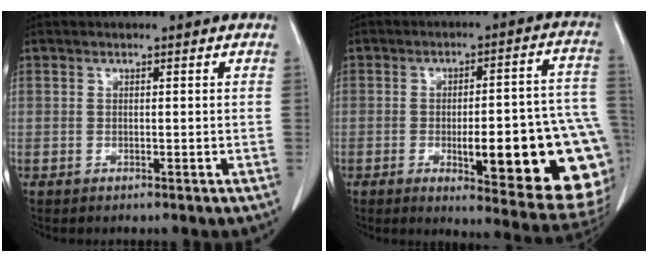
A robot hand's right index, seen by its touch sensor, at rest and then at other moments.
{"total": 23.2, "force": [-5.4, 4.0, 22.3], "torque": [-0.198, 0.006, -0.055]}